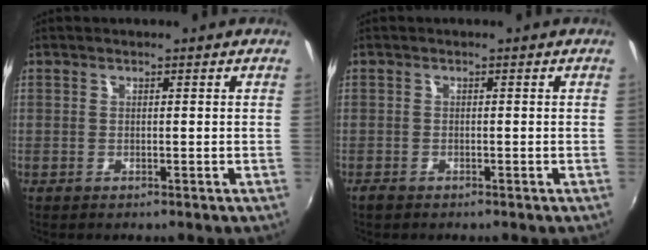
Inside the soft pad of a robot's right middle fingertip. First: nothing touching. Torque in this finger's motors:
{"motor_torque": [0.28, -0.28, 0.02, 0.00]}